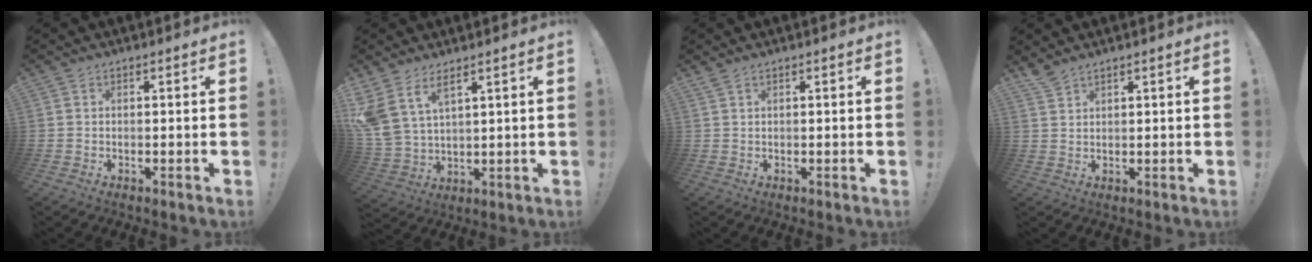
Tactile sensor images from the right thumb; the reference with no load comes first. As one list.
[{"total": 8.6, "force": [5.7, 4.1, 5.0], "torque": [-0.119, -0.035, 0.114]}, {"total": 1.0, "force": [0.8, 0.1, 0.6], "torque": [-0.013, 0.001, 0.015]}, {"total": 3.1, "force": [2.7, 0.7, 1.2], "torque": [-0.021, -0.019, 0.050]}]